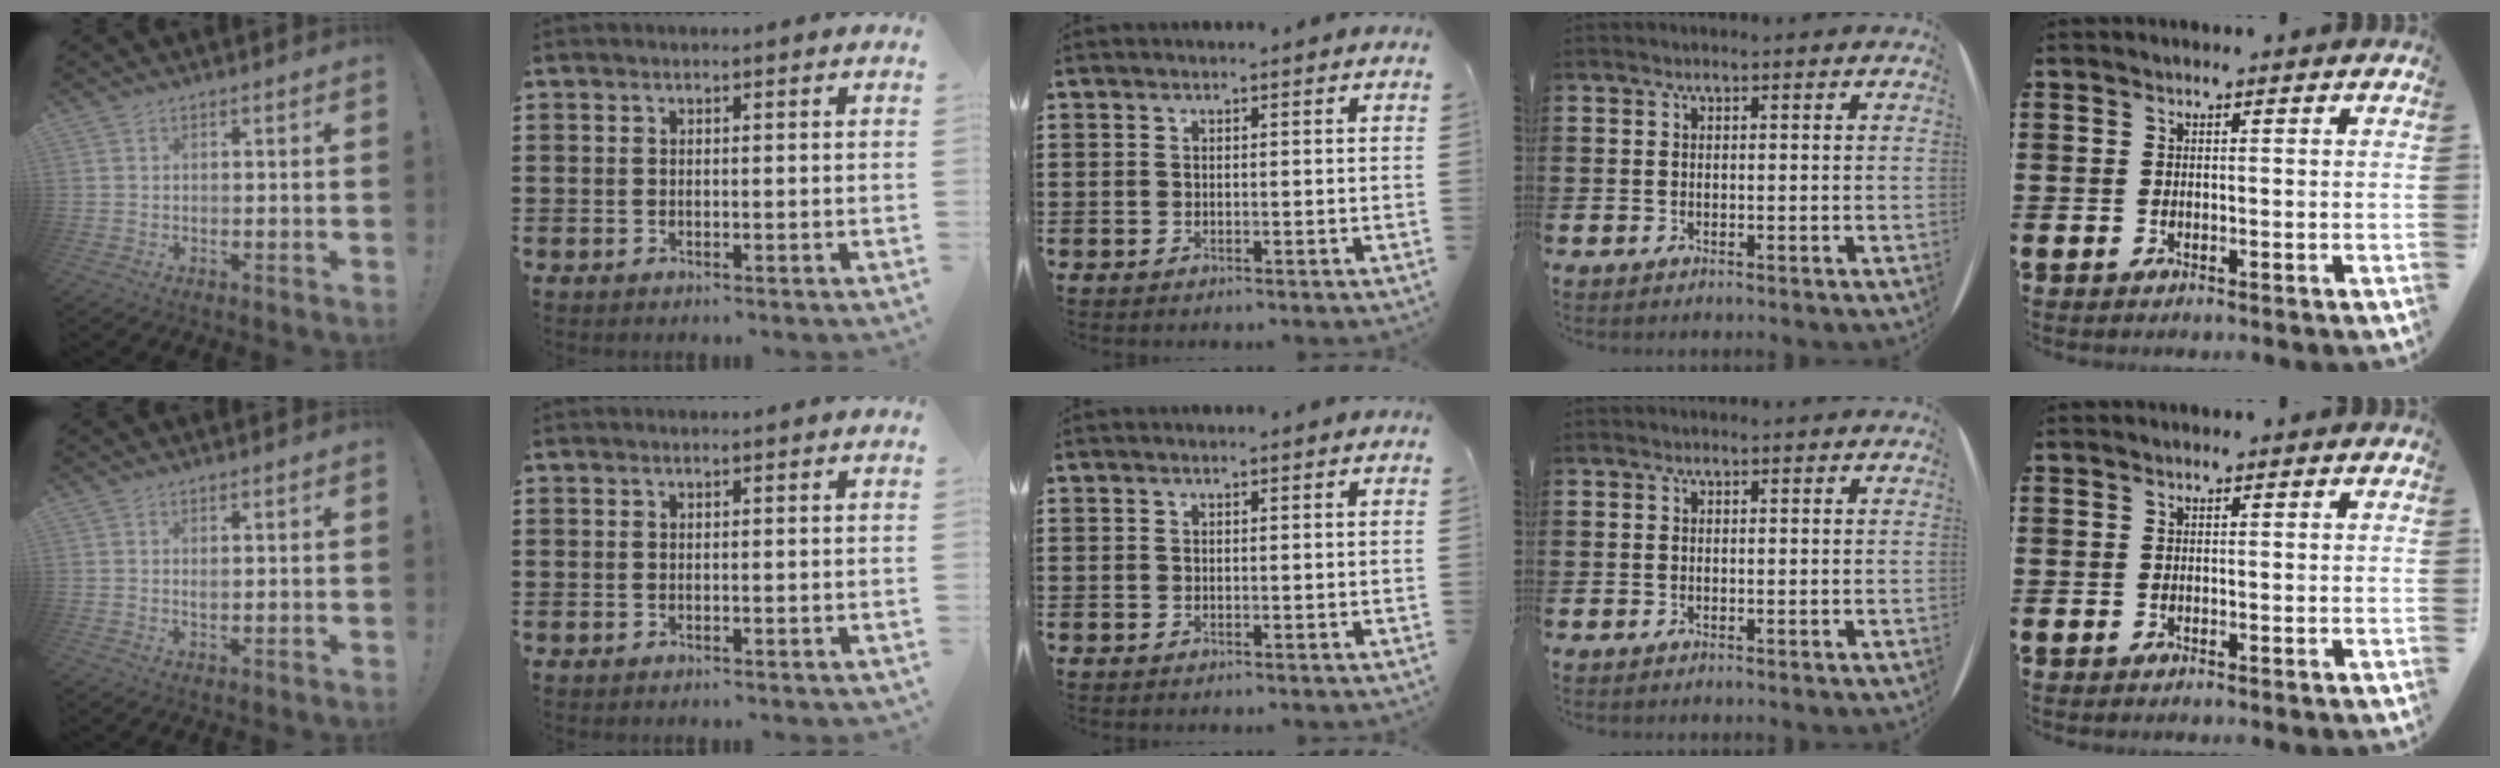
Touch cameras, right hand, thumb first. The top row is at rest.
{"thumb": {"total": 0.8, "force": [0.4, 0.4, 0.5], "torque": [-0.005, -0.001, 0.006]}}